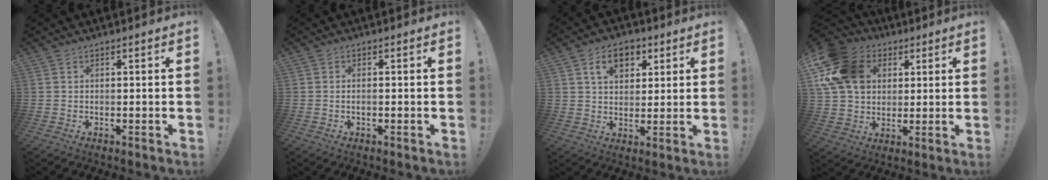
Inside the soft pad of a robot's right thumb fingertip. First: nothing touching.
{"total": 1.2, "force": [-0.5, 0.2, 1.0], "torque": [-0.023, 0.003, -0.009]}
{"total": 9.4, "force": [4.2, 6.5, 5.3], "torque": [-0.079, 0.000, 0.077]}
{"total": 17.8, "force": [5.8, 13.7, 9.7], "torque": [-0.182, -0.013, 0.114]}